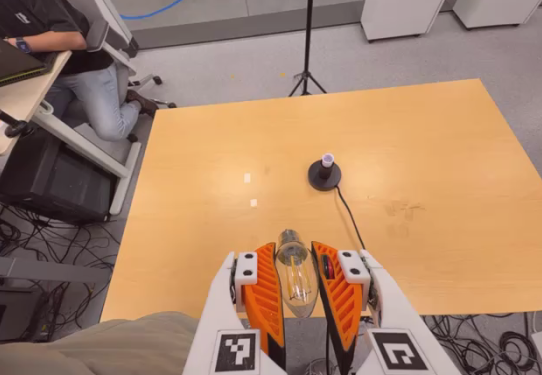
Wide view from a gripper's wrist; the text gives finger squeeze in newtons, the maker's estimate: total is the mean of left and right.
{"total": 21.4, "left": 22.9, "right": 20.0}